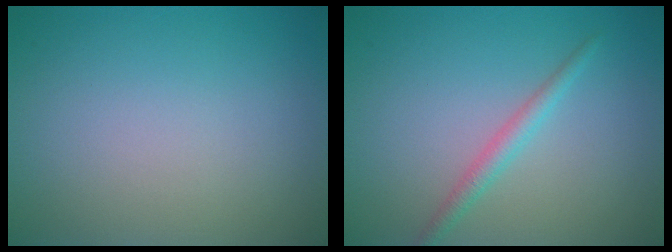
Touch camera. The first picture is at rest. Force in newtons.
{"total": 1.7, "press": 1.7, "slide": 0.1}